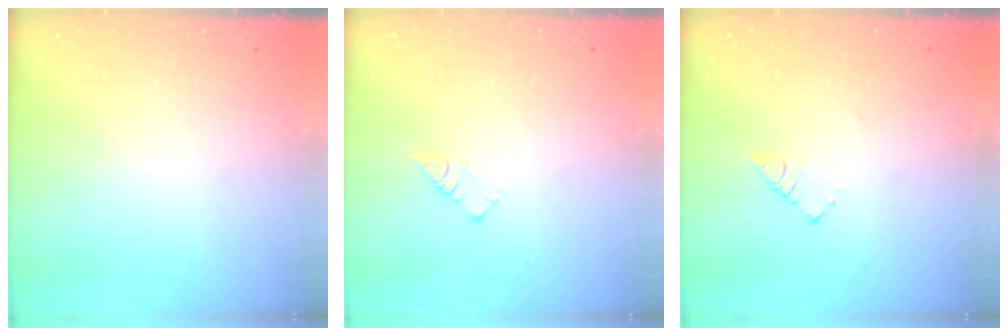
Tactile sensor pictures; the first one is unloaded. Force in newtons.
{"total": 2.7, "press": 2.7, "slide": 0.4}
{"total": 2.8, "press": 2.8, "slide": 0.5}